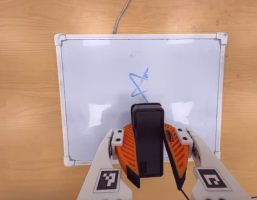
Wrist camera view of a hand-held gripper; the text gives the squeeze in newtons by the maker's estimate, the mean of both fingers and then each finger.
{"total": 8.6, "left": 8.5, "right": 8.8}